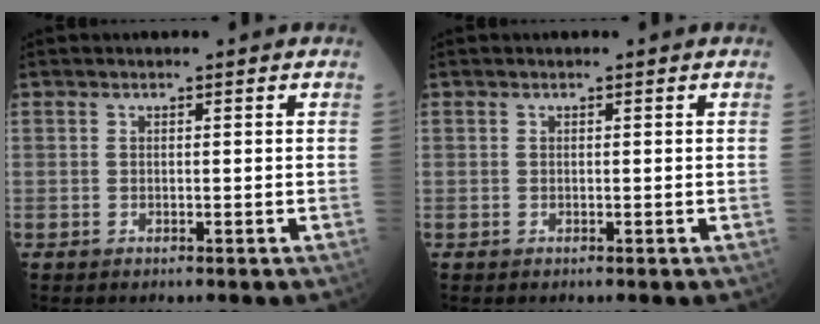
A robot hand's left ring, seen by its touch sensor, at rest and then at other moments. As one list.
[{"total": 0.0}]